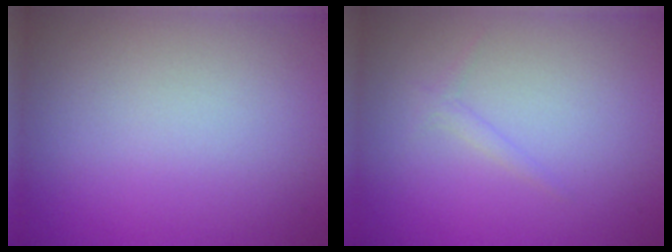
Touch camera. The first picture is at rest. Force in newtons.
{"total": 0.8, "press": 0.8, "slide": 0.1}